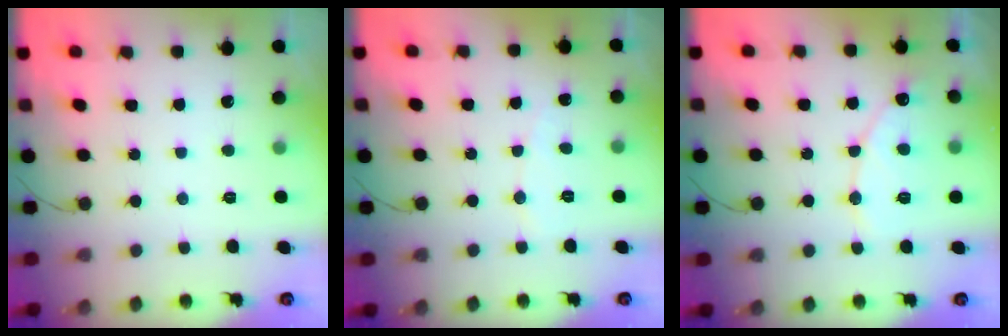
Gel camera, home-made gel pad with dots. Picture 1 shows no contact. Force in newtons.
{"total": 3.0, "press": 2.9, "slide": 0.3}
{"total": 9.5, "press": 9.5, "slide": 0.7}